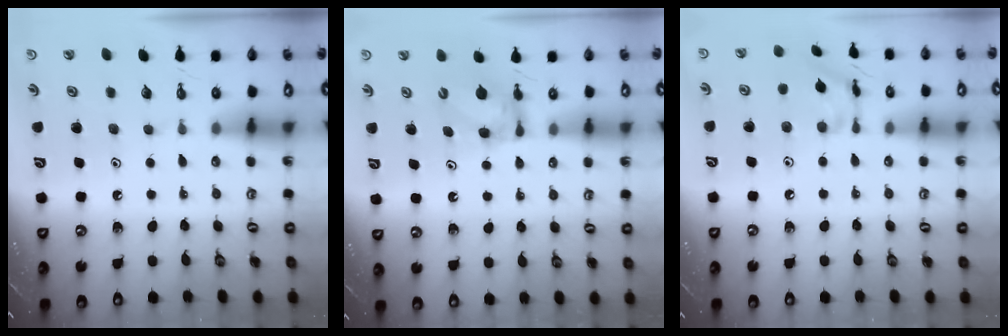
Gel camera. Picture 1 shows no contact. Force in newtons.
{"total": 6.7, "press": 6.7, "slide": 0.3}
{"total": 11.2, "press": 11.2, "slide": 0.9}